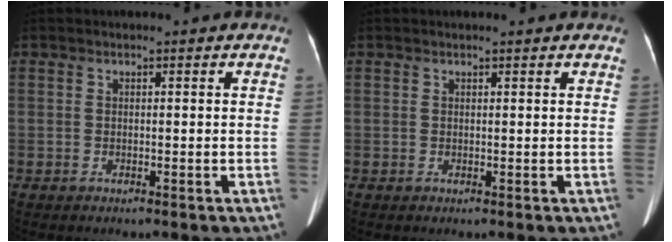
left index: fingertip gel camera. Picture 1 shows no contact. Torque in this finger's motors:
{"motor_torque": [-0.25, 0.33, -0.18, -0.01]}